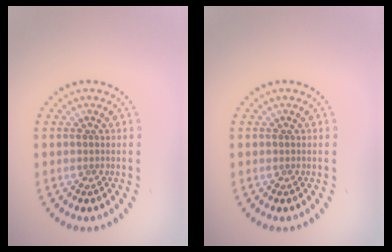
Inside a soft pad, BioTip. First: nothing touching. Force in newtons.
{"total": 0.0}